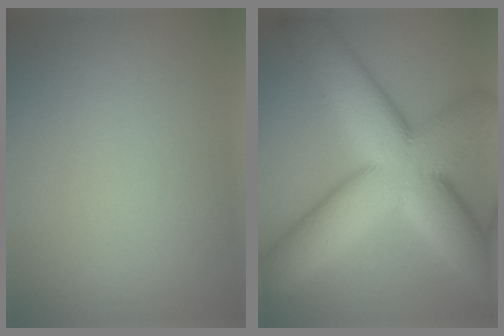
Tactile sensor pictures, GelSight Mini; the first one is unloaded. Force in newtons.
{"total": 16.2, "press": 16.2, "slide": 0.8}